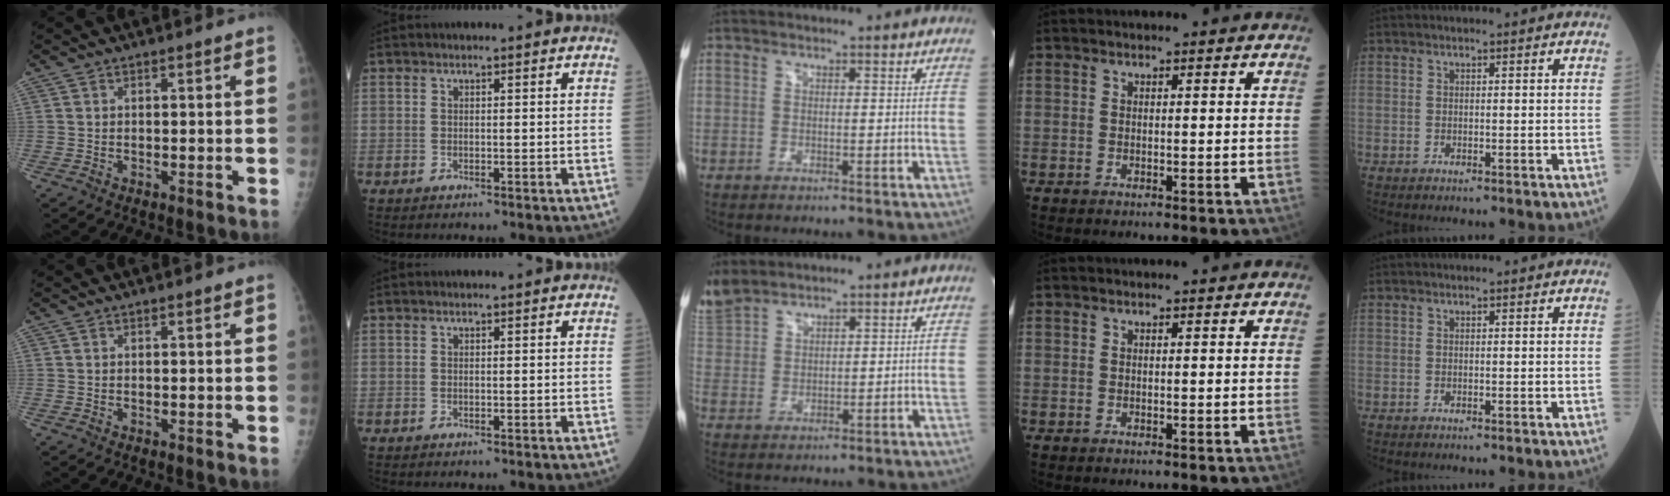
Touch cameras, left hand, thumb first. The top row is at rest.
{"middle": {"total": 7.0, "force": [6.4, 2.1, 1.8], "torque": [-0.064, 0.016, 0.144]}}